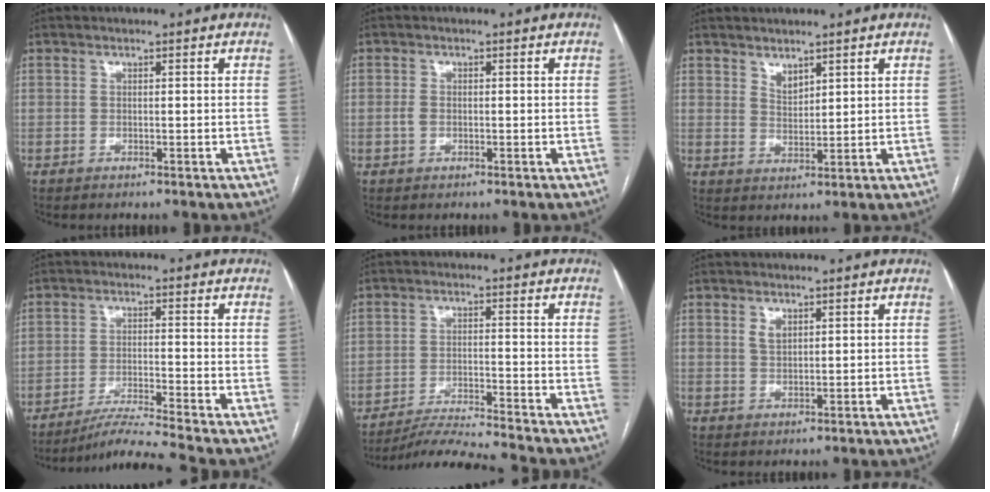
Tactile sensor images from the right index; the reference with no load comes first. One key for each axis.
{"total": 1.6, "fx": -0.3, "fy": 1.1, "fz": 1.1, "tx": -0.025, "ty": 0.003, "tz": -0.003}
{"total": 2.6, "fx": 2.1, "fy": 1.1, "fz": 1.2, "tx": -0.022, "ty": -0.007, "tz": 0.046}
{"total": 7.3, "fx": -6.3, "fy": -2.9, "fz": 2.1, "tx": -0.037, "ty": -0.023, "tz": -0.116}
{"total": 9.6, "fx": -9.0, "fy": -2.5, "fz": 2.2, "tx": -0.025, "ty": -0.016, "tz": -0.160}
{"total": 2.1, "fx": 1.0, "fy": 1.2, "fz": 1.4, "tx": -0.027, "ty": 0.001, "tz": 0.023}